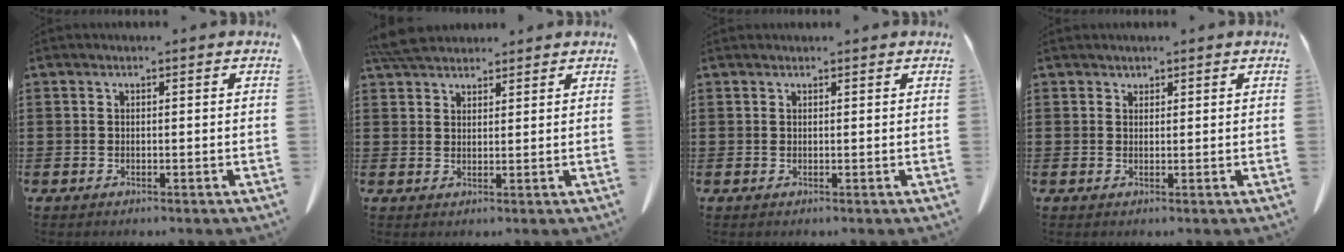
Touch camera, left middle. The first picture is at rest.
{"total": 4.6, "force": [4.2, 1.4, 1.4], "torque": [-0.039, -0.003, 0.083]}
{"total": 0.5, "force": [0.5, 0.1, 0.0], "torque": [-0.003, -0.001, 0.011]}
{"total": 1.0, "force": [1.0, 0.4, 0.0], "torque": [-0.003, -0.003, 0.021]}